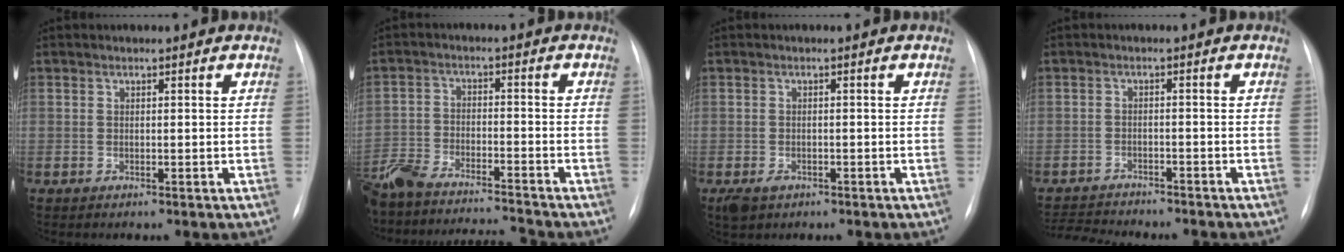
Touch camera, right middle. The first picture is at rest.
{"total": 15.2, "force": [-14.2, 0.8, 5.4], "torque": [-0.109, 0.004, -0.235]}
{"total": 2.7, "force": [-1.5, 1.8, 1.4], "torque": [-0.027, -0.003, -0.016]}
{"total": 8.5, "force": [-8.1, 1.0, 2.4], "torque": [-0.034, -0.001, -0.121]}